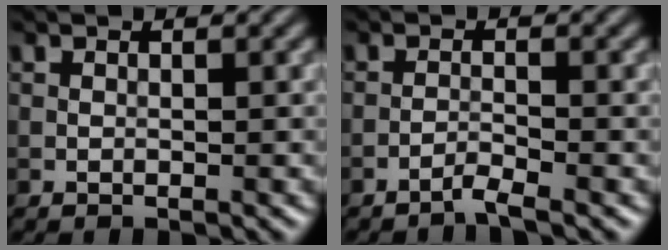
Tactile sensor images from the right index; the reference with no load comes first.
{"total": 1.5, "force": [-1.2, -0.1, 0.8], "torque": [-0.014, 0.005, -0.030]}